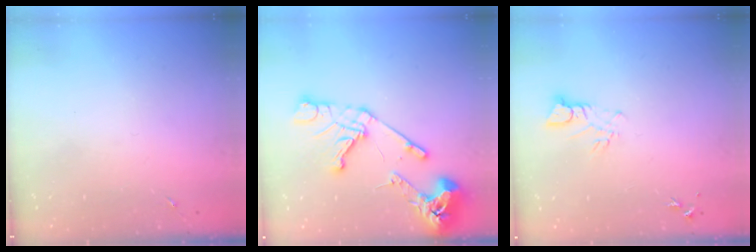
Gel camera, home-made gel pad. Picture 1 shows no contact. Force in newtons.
{"total": 17.0, "press": 16.9, "slide": 1.9}
{"total": 4.0, "press": 4.0, "slide": 0.4}